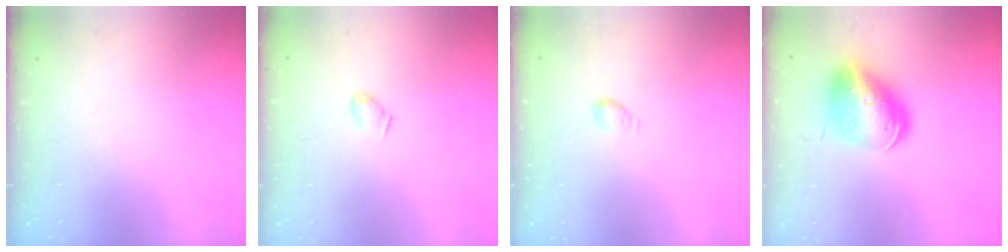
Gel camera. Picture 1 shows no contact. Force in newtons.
{"total": 4.4, "press": 4.3, "slide": 0.8}
{"total": 2.8, "press": 2.8, "slide": 0.5}
{"total": 12.9, "press": 12.7, "slide": 2.0}